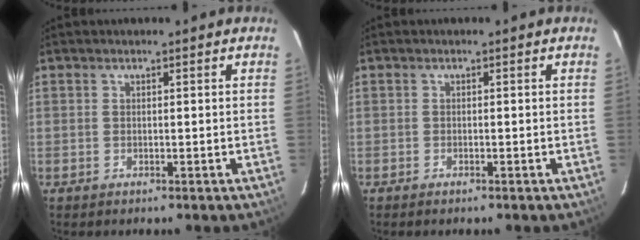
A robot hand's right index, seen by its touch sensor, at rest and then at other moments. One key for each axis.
{"total": 0.7, "fx": -0.6, "fy": 0.1, "fz": 0.3, "tx": -0.006, "ty": -0.001, "tz": -0.012}